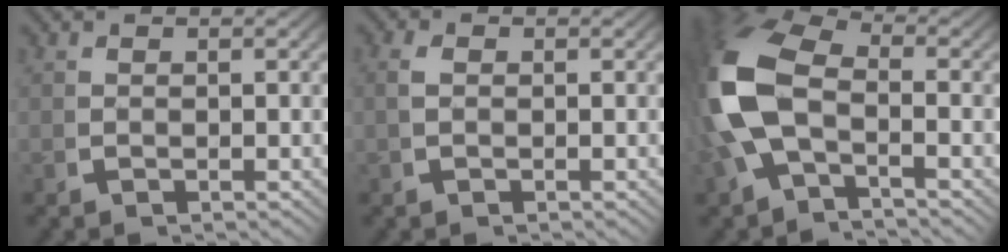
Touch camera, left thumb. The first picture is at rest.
{"total": 0.8, "force": [0.0, 0.5, 0.6], "torque": [-0.015, 0.001, 0.000]}
{"total": 10.9, "force": [-0.6, 7.3, 8.1], "torque": [-0.202, -0.010, -0.008]}